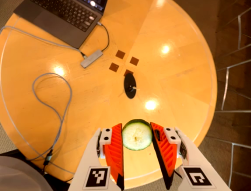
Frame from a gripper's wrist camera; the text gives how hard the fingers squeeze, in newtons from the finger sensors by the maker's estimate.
{"total": 8.8, "left": 9.0, "right": 8.6}